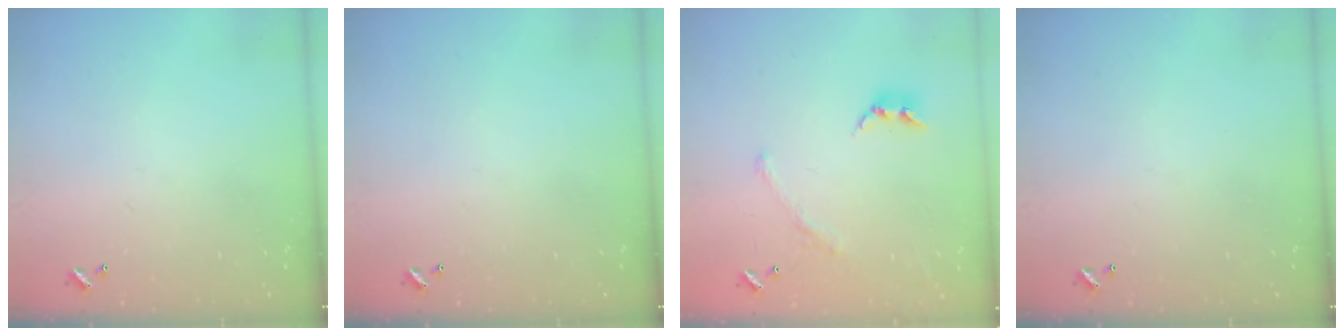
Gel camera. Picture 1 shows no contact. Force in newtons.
{"total": 0.0}
{"total": 1.6, "press": 1.1, "slide": 1.1}
{"total": 0.0}